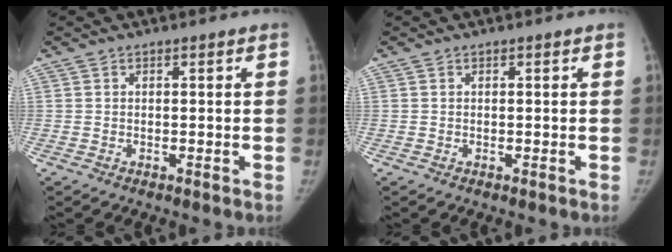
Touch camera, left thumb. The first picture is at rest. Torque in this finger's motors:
{"motor_torque": [0.08, 0.01, 0.31, -0.23, 0.01]}